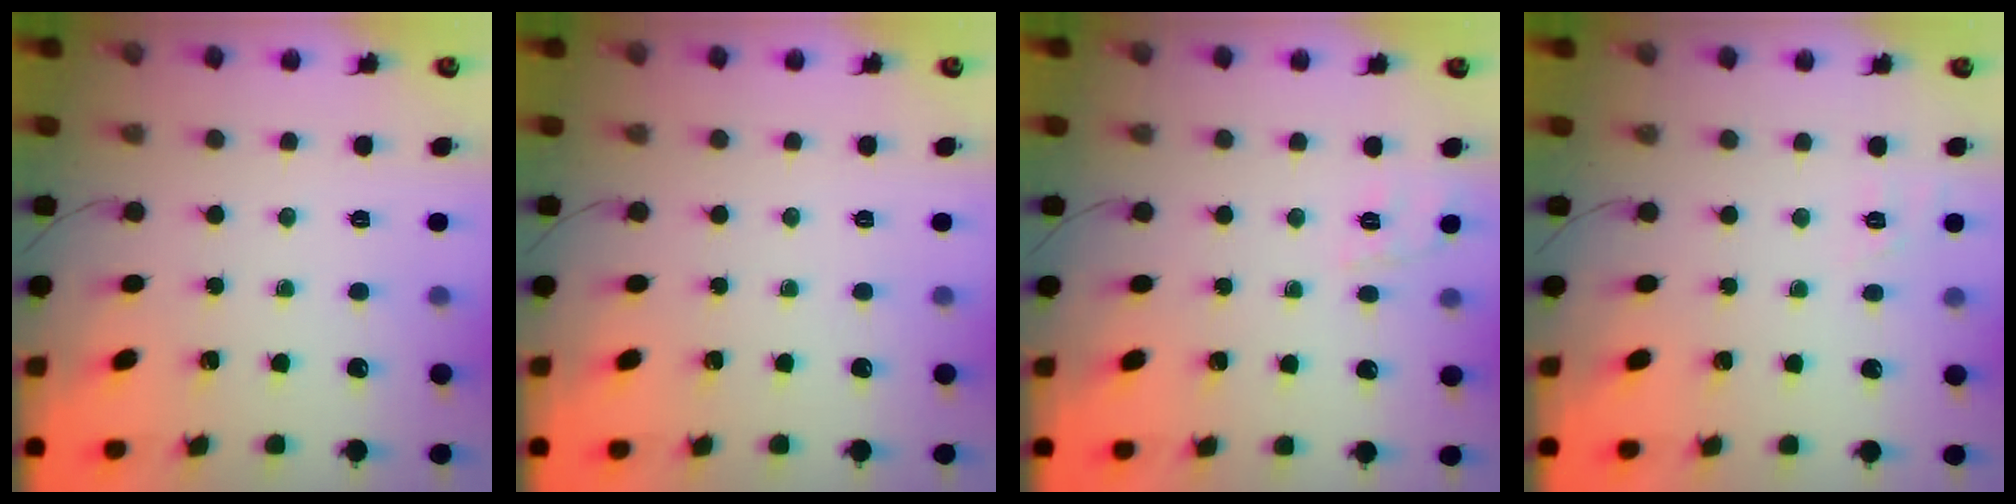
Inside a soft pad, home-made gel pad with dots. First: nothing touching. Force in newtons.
{"total": 0.0}
{"total": 2.0, "press": 0.6, "slide": 1.9}
{"total": 1.9, "press": 0.3, "slide": 1.9}